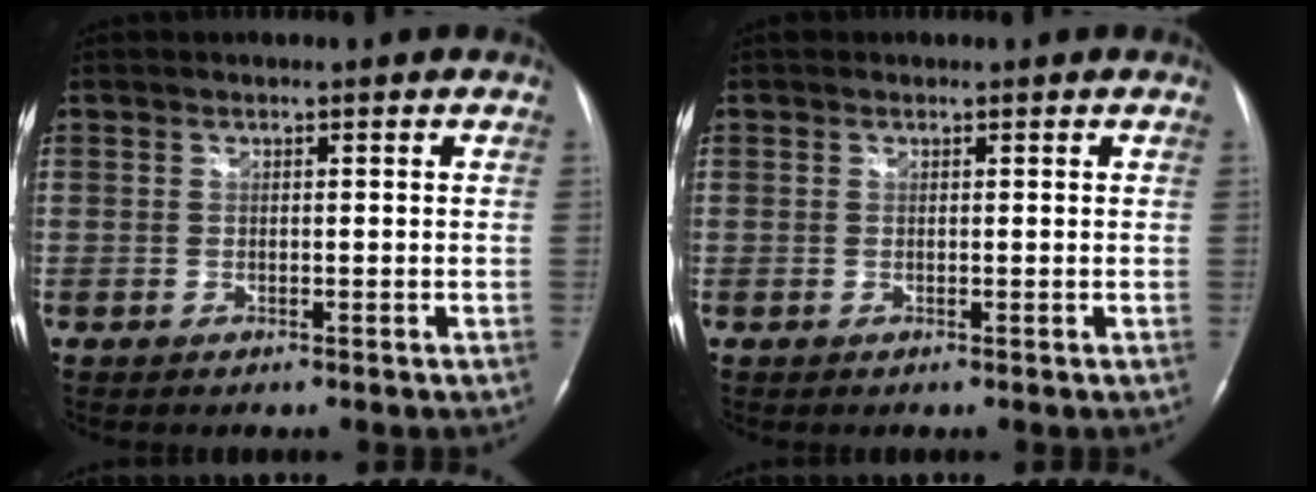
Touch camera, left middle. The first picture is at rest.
{"total": 0.0}